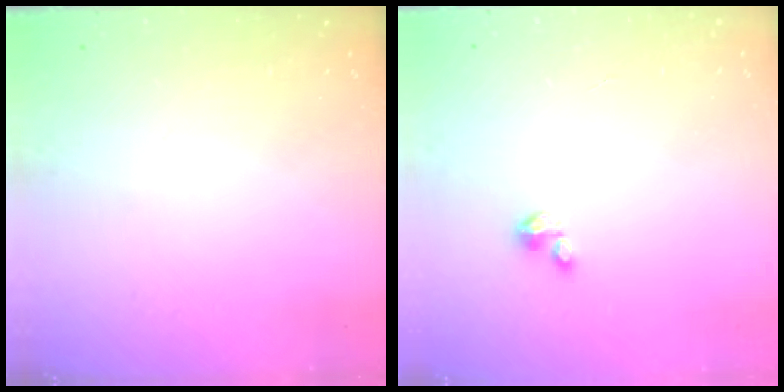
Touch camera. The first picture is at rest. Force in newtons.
{"total": 1.2, "press": 1.2, "slide": 0.2}